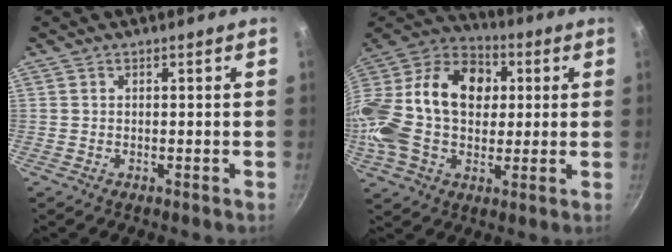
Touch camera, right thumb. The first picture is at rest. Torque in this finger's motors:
{"motor_torque": [2.55, 2.46, 1.52, -1.25, 0.37]}